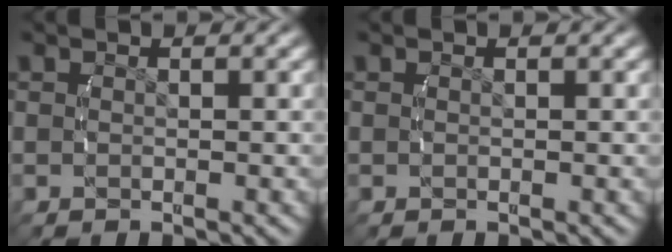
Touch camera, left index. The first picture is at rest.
{"total": 0.0}